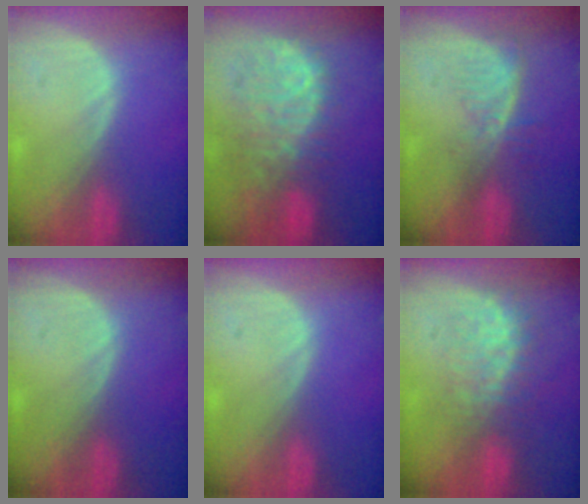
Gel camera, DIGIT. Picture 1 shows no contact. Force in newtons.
{"total": 11.3, "press": 9.6, "slide": 5.8}
{"total": 5.7, "press": 4.9, "slide": 2.9}
{"total": 0.0}
{"total": 0.0}
{"total": 7.7, "press": 7.4, "slide": 1.9}